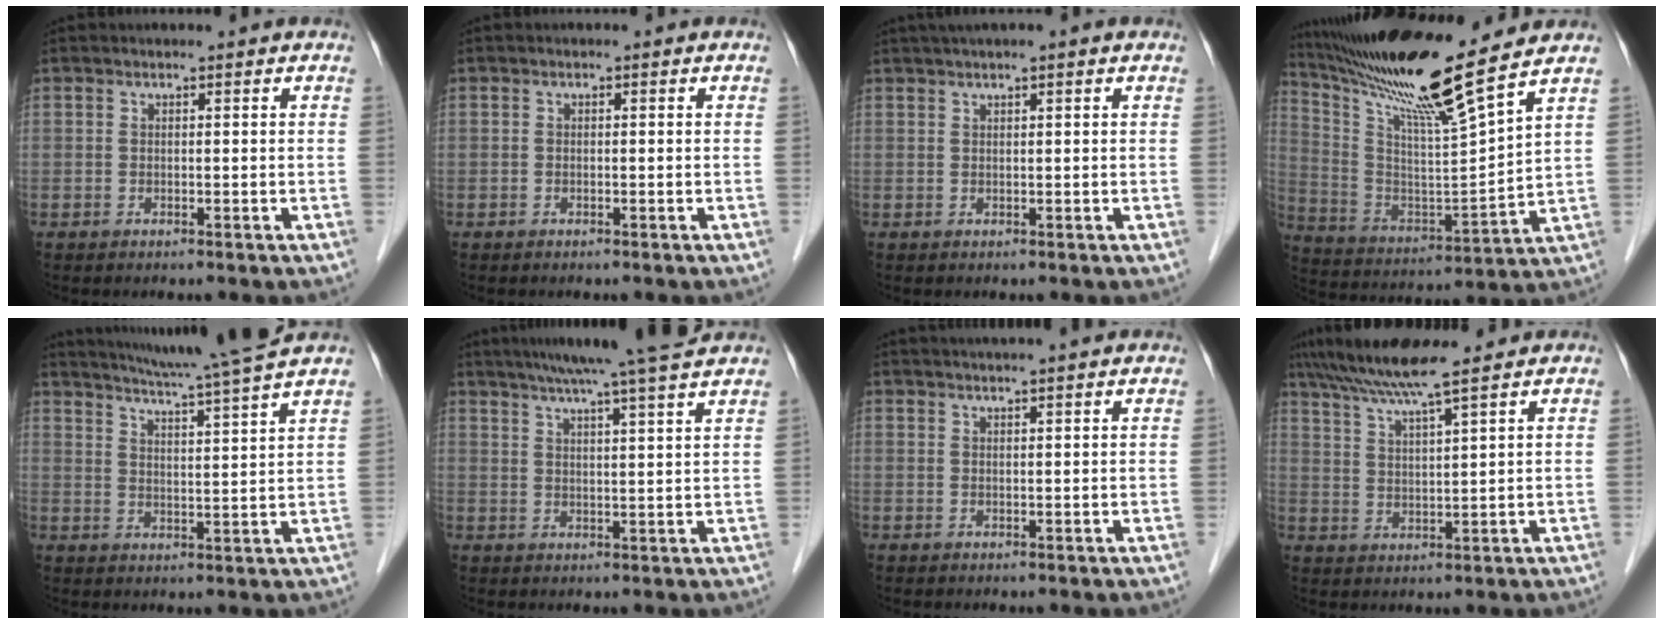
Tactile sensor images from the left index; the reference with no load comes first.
{"total": 0.0}
{"total": 3.8, "force": [2.7, -0.2, 2.6], "torque": [-0.042, 0.029, 0.048]}
{"total": 18.0, "force": [14.3, -1.7, 10.8], "torque": [-0.195, -0.015, 0.254]}
{"total": 14.5, "force": [12.8, -1.9, 6.6], "torque": [-0.113, -0.010, 0.179]}
{"total": 14.0, "force": [11.7, -0.9, 7.6], "torque": [-0.120, 0.022, 0.157]}
{"total": 8.8, "force": [7.7, -0.2, 4.2], "torque": [-0.060, 0.036, 0.097]}
{"total": 8.1, "force": [7.0, -0.9, 4.0], "torque": [-0.074, 0.020, 0.130]}